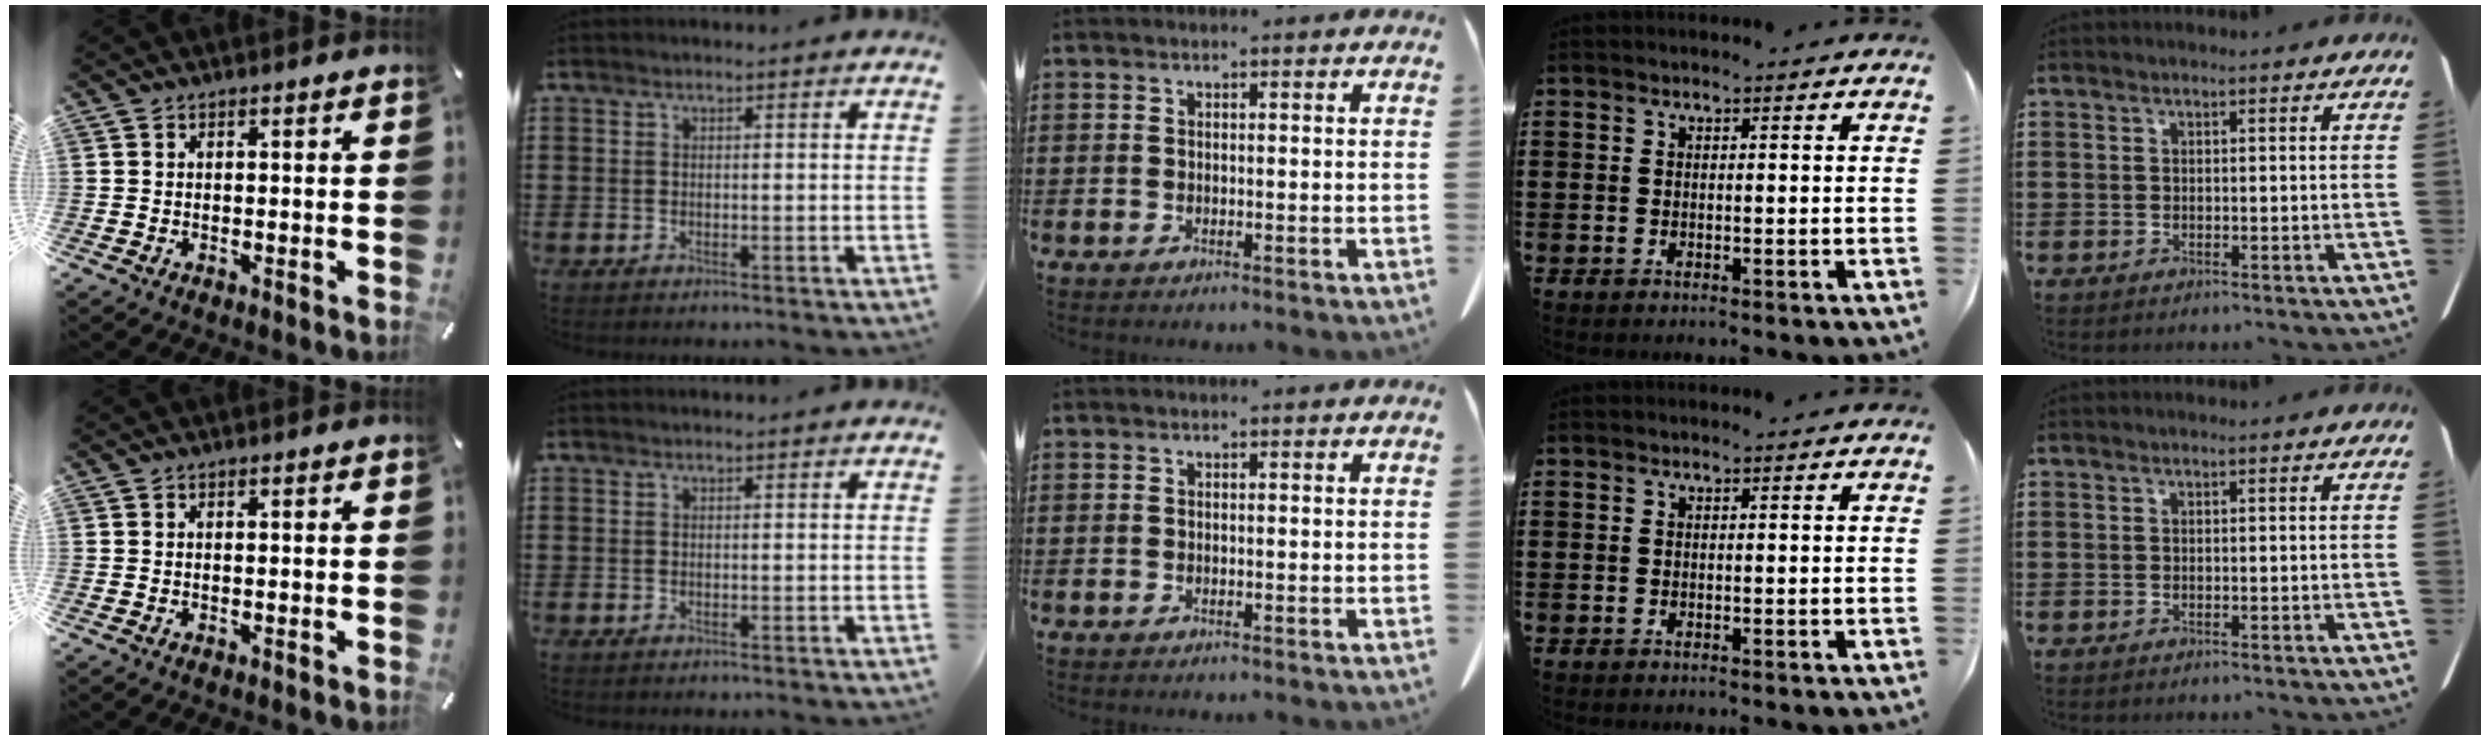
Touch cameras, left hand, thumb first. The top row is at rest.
{}